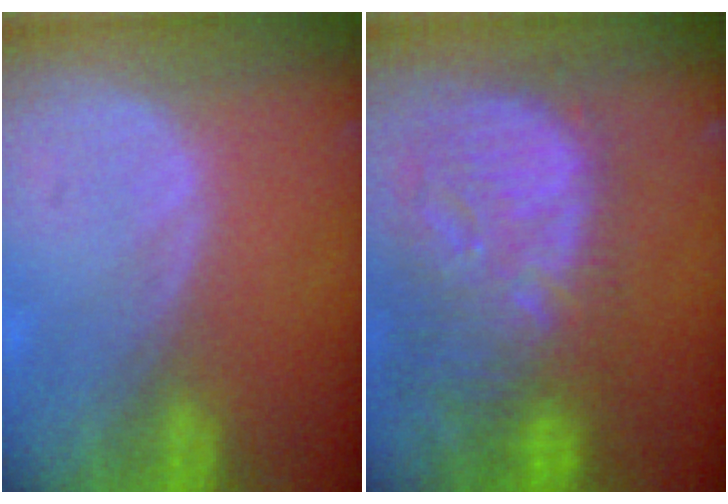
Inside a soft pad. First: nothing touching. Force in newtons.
{"total": 13.3, "press": 11.6, "slide": 6.5}